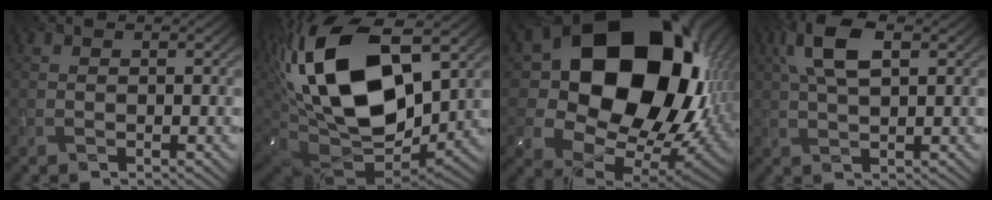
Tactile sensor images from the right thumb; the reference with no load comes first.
{"total": 21.0, "force": [5.2, 12.2, 16.2], "torque": [-0.364, 0.010, 0.097]}
{"total": 20.5, "force": [4.7, 15.5, 12.6], "torque": [-0.254, -0.026, 0.120]}
{"total": 7.2, "force": [2.4, 3.0, 6.1], "torque": [-0.139, 0.016, 0.044]}